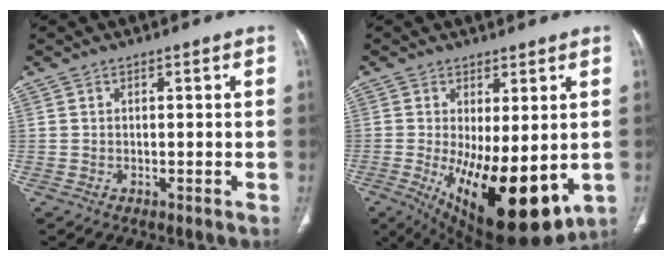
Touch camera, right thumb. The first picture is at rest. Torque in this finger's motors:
{"motor_torque": [1.40, 3.25, 0.53, -0.16, 0.57]}